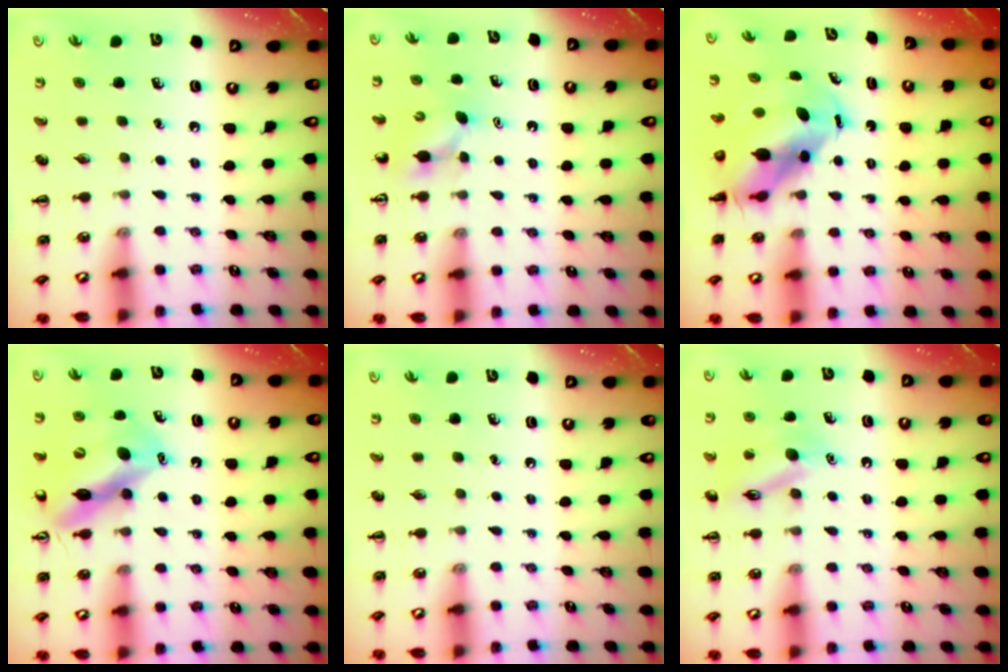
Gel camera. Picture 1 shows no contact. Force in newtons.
{"total": 4.2, "press": 4.0, "slide": 1.1}
{"total": 7.3, "press": 7.1, "slide": 1.7}
{"total": 13.1, "press": 12.6, "slide": 3.6}
{"total": 0.0}
{"total": 12.6, "press": 12.6, "slide": 0.7}